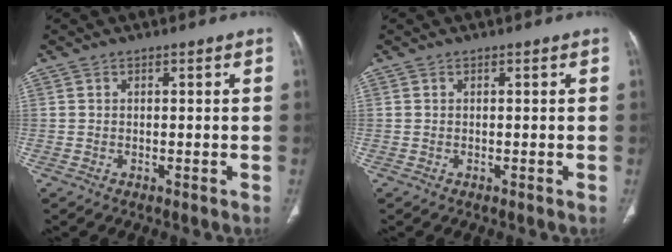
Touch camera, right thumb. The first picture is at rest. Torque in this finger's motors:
{"motor_torque": [0.00, 0.00, 0.00, 0.00, 0.00]}